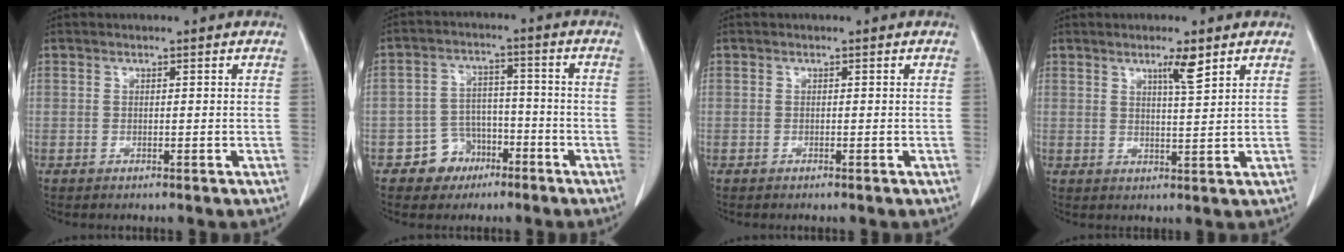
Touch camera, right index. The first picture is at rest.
{"total": 6.2, "force": [-3.4, 5.1, 0.8], "torque": [-0.004, 0.015, -0.049]}
{"total": 0.0}
{"total": 3.6, "force": [2.3, 0.0, 2.8], "torque": [-0.052, -0.004, 0.041]}